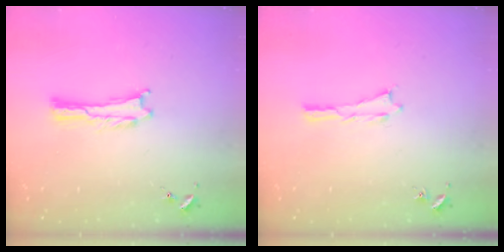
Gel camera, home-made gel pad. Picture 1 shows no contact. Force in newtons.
{"total": 0.0}